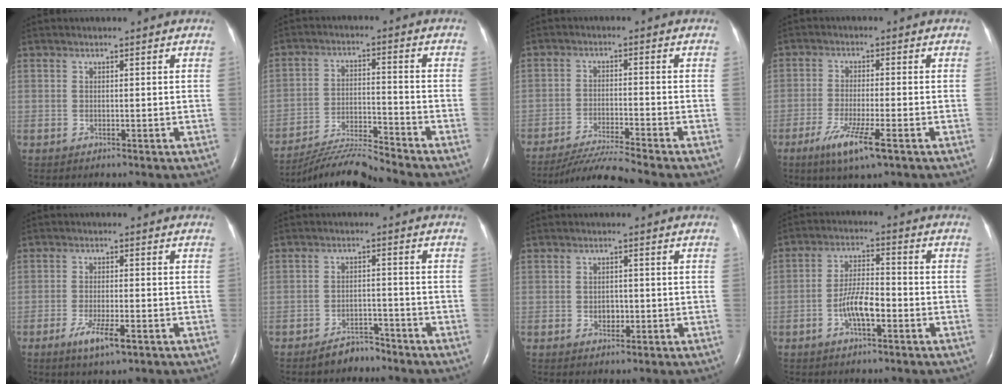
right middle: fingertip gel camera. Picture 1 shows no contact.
{"total": 9.1, "force": [-8.8, -2.0, 1.1], "torque": [-0.023, -0.001, -0.162]}
{"total": 6.8, "force": [-6.1, -2.2, 1.9], "torque": [-0.037, -0.024, -0.114]}
{"total": 6.9, "force": [-3.8, 0.3, 5.8], "torque": [-0.116, -0.018, -0.066]}
{"total": 5.0, "force": [-2.7, 0.8, 4.2], "torque": [-0.085, -0.008, -0.046]}
{"total": 3.7, "force": [-3.3, 1.5, 0.9], "torque": [-0.019, 0.003, -0.052]}
{"total": 1.9, "force": [-0.5, 1.4, 1.2], "torque": [-0.019, 0.003, -0.004]}
{"total": 6.4, "force": [-2.4, 1.9, 5.6], "torque": [-0.112, 0.010, -0.046]}